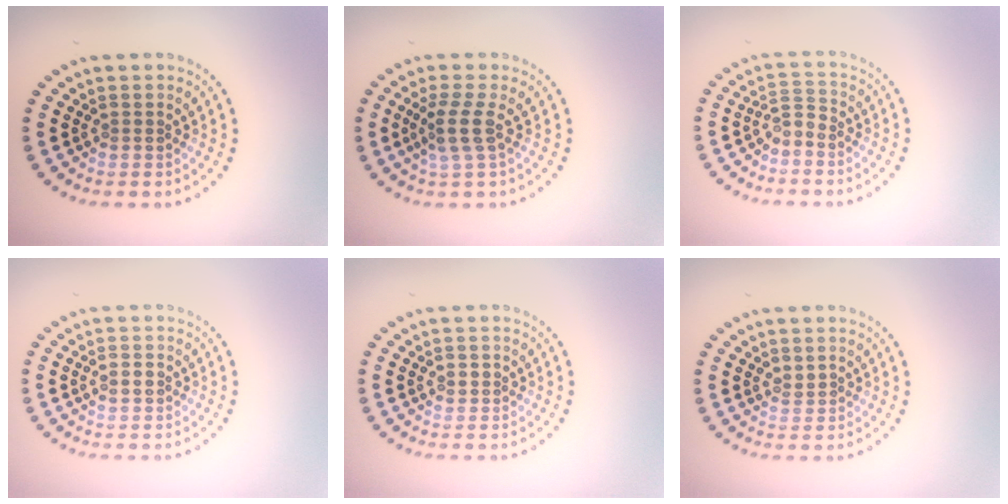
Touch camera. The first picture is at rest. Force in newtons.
{"total": 2.5, "press": 2.0, "slide": 1.6}
{"total": 1.4, "press": 1.2, "slide": 0.9}
{"total": 1.2, "press": 1.2, "slide": 0.0}
{"total": 1.0, "press": 1.0, "slide": 0.3}
{"total": 0.9, "press": 0.8, "slide": 0.3}